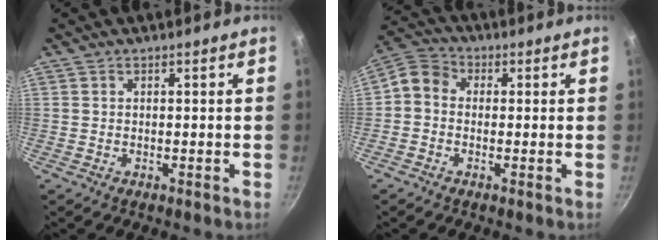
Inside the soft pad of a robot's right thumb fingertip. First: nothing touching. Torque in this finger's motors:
{"motor_torque": [0.09, 0.09, 0.09, -0.07, 0.06]}